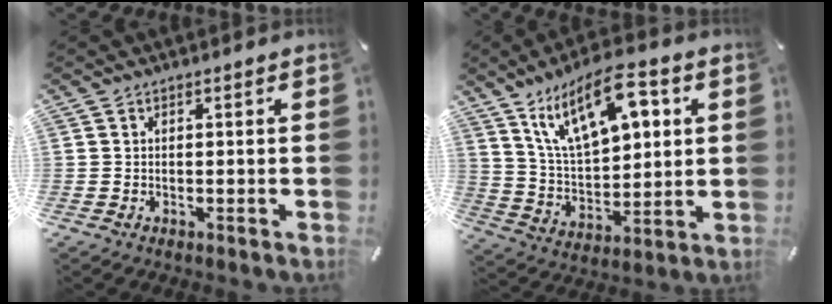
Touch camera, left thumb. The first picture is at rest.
{"total": 17.5, "force": [9.3, 8.4, 12.2], "torque": [-0.225, -0.029, 0.157]}